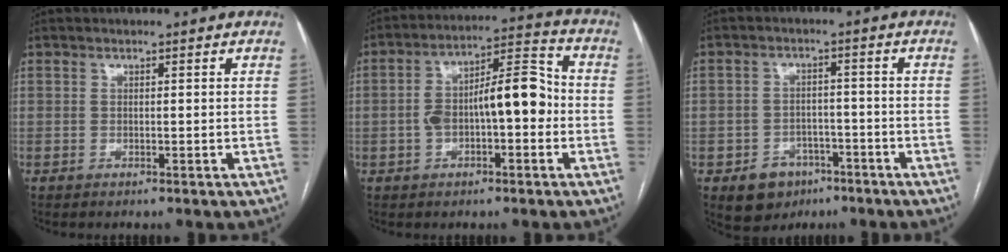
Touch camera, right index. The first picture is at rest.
{"total": 11.6, "force": [-1.1, 3.9, 10.8], "torque": [-0.190, 0.044, -0.016]}
{"total": 6.3, "force": [-3.5, 4.8, 2.0], "torque": [-0.029, 0.008, -0.044]}